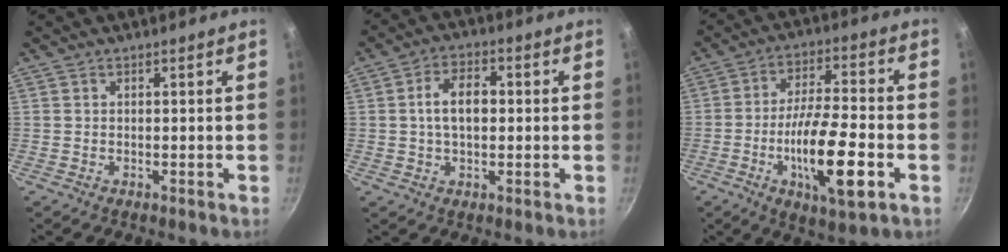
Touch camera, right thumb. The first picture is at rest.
{"total": 7.6, "force": [0.5, 4.6, 6.1], "torque": [-0.090, 0.020, 0.001]}
{"total": 16.4, "force": [-5.1, 4.7, 14.8], "torque": [-0.257, 0.019, -0.090]}